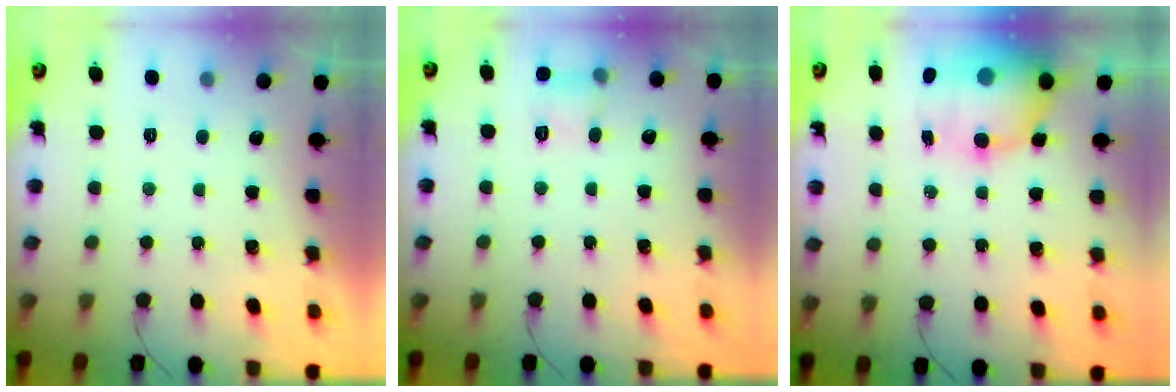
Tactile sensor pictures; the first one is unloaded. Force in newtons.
{"total": 6.1, "press": 5.9, "slide": 1.3}
{"total": 13.7, "press": 13.3, "slide": 3.2}